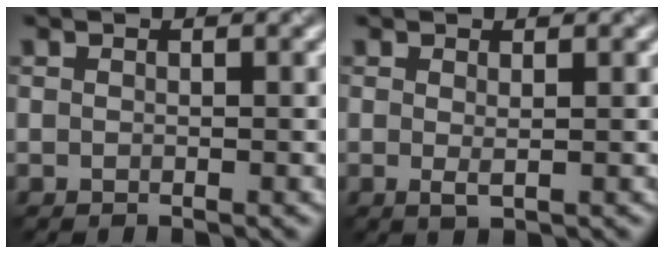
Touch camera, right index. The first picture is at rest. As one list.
[{"total": 0.9, "force": [0.2, 0.2, 0.9], "torque": [-0.017, -0.005, 0.003]}]